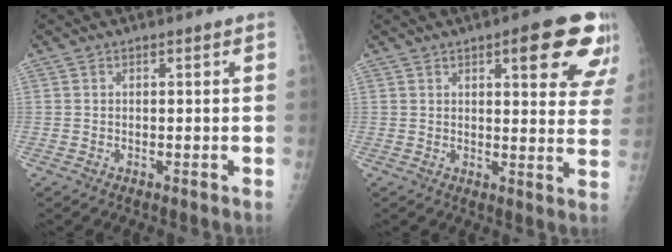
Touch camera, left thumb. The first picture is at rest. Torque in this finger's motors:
{"motor_torque": [2.75, 2.26, 1.48, -0.53, 0.06]}